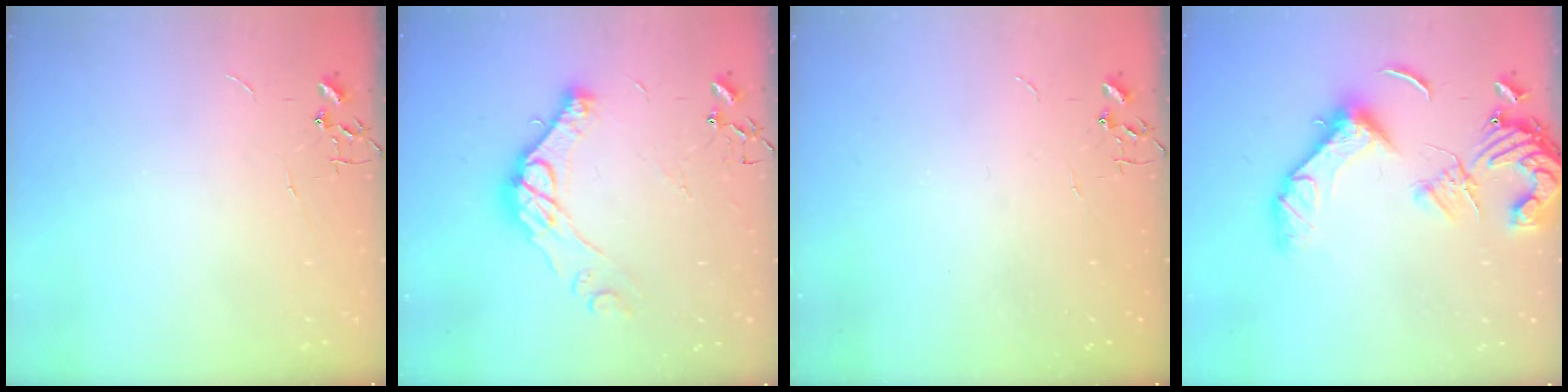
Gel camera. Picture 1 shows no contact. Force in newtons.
{"total": 14.4, "press": 14.3, "slide": 1.1}
{"total": 0.0}
{"total": 16.2, "press": 16.0, "slide": 2.2}